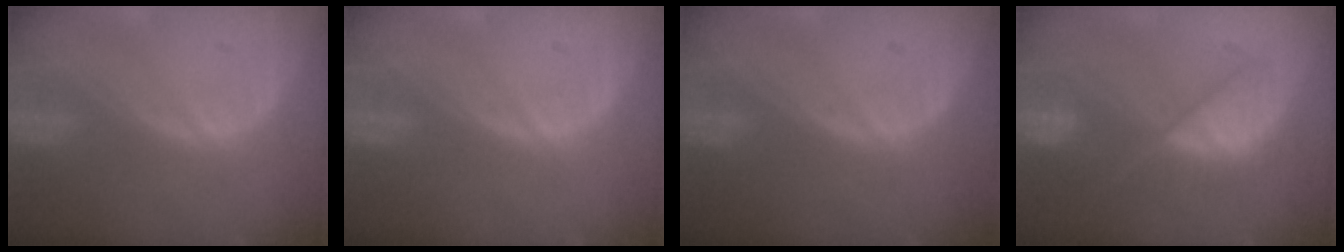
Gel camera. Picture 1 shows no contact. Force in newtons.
{"total": 0.0}
{"total": 0.0}
{"total": 8.6, "press": 7.9, "slide": 3.4}